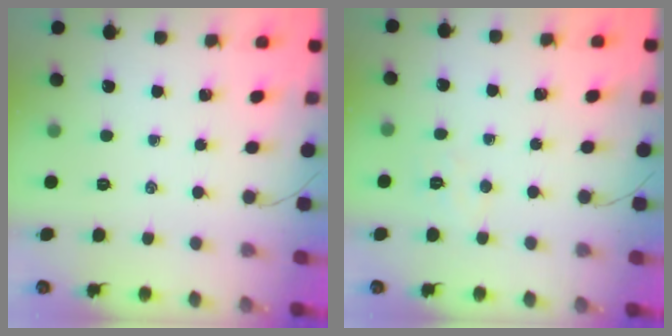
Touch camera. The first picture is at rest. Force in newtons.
{"total": 4.7, "press": 4.6, "slide": 0.9}